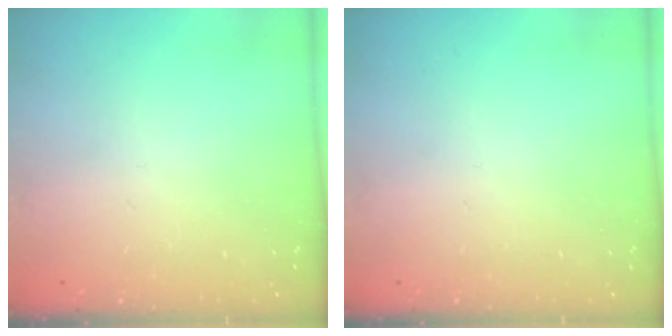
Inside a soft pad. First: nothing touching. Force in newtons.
{"total": 0.0}